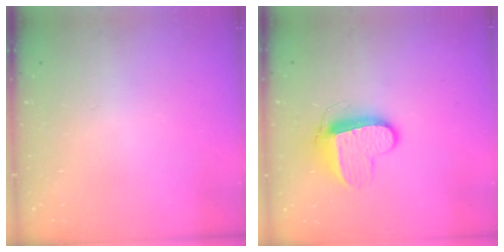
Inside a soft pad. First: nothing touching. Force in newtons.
{"total": 10.3, "press": 10.3, "slide": 0.4}